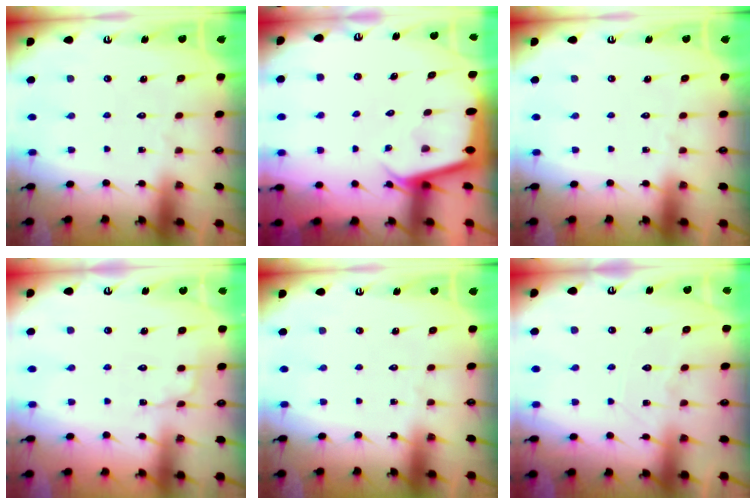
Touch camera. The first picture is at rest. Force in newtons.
{"total": 2.3, "press": 2.3, "slide": 0.1}
{"total": 0.0}
{"total": 2.7, "press": 2.7, "slide": 0.3}
{"total": 0.0}
{"total": 7.2, "press": 7.2, "slide": 0.6}